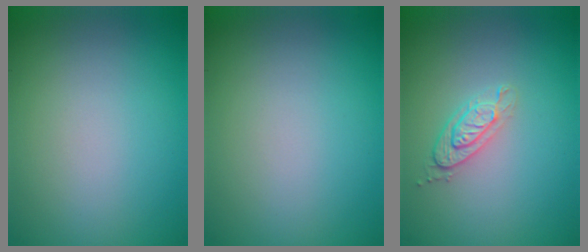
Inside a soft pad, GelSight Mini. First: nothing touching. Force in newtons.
{"total": 0.0}
{"total": 2.1, "press": 1.9, "slide": 0.8}